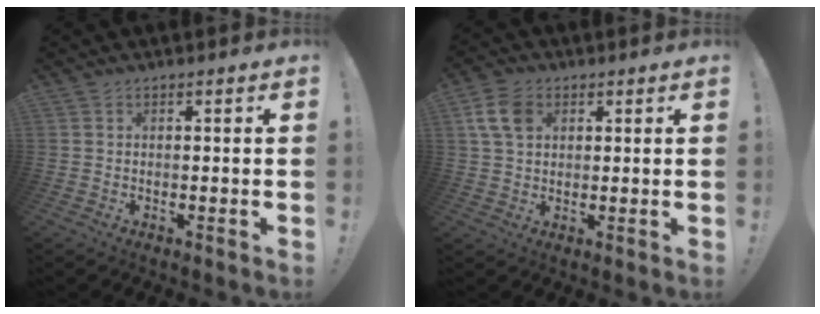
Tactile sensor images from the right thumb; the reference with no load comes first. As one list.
[{"total": 8.8, "force": [3.0, 6.1, 5.5], "torque": [-0.106, 0.003, 0.061]}]